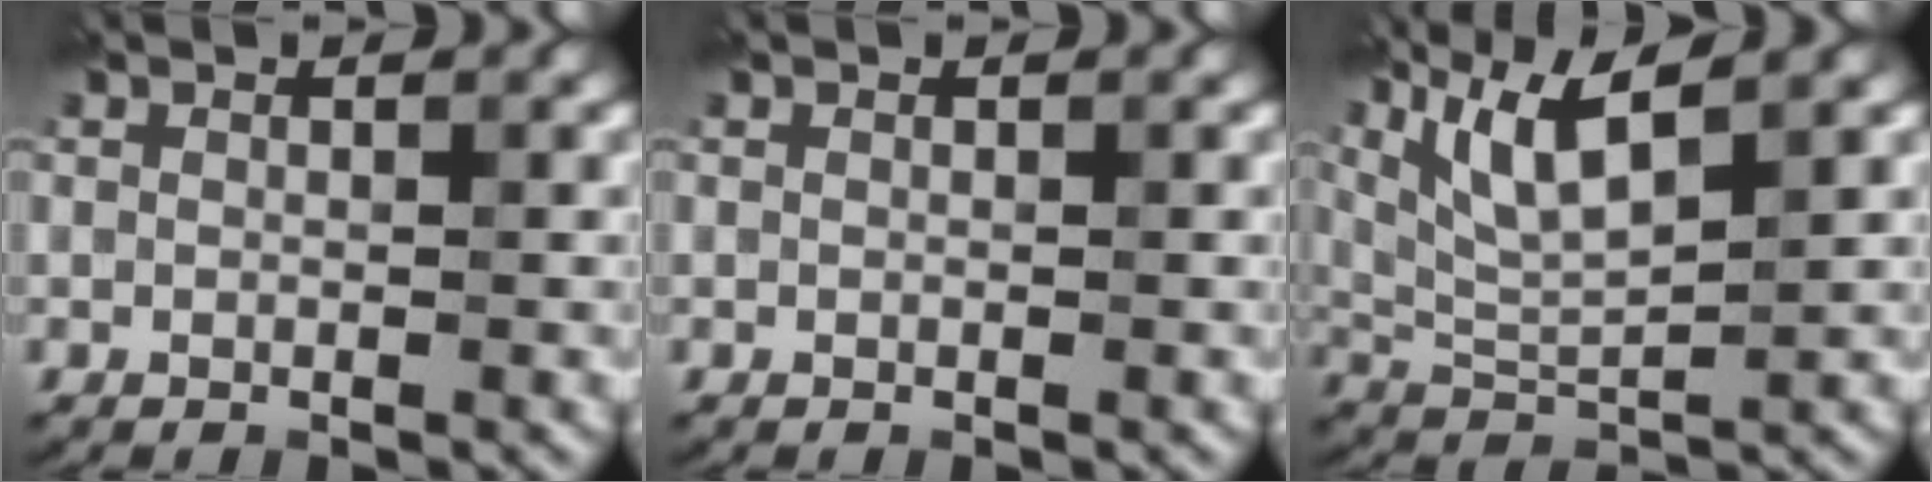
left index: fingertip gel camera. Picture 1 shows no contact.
{"total": 0.0}
{"total": 5.9, "force": [3.4, 1.2, 4.6], "torque": [-0.095, 0.009, 0.073]}